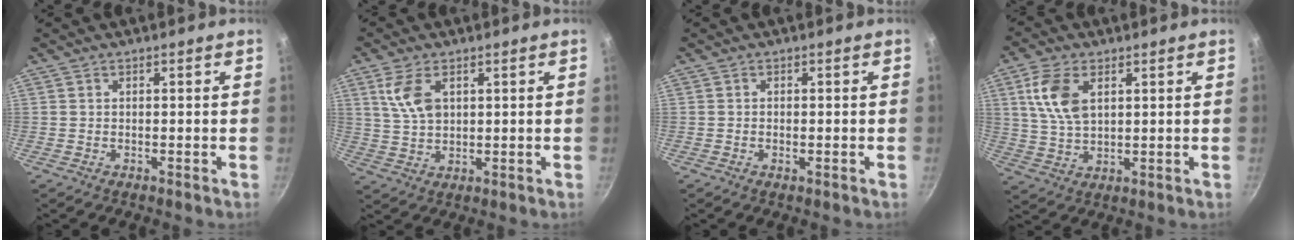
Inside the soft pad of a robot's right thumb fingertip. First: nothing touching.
{"total": 7.1, "force": [2.7, 4.0, 5.2], "torque": [-0.098, -0.011, 0.057]}
{"total": 0.9, "force": [-0.2, 0.4, 0.8], "torque": [-0.014, 0.001, -0.004]}
{"total": 9.3, "force": [3.2, 5.2, 7.0], "torque": [-0.135, -0.010, 0.064]}